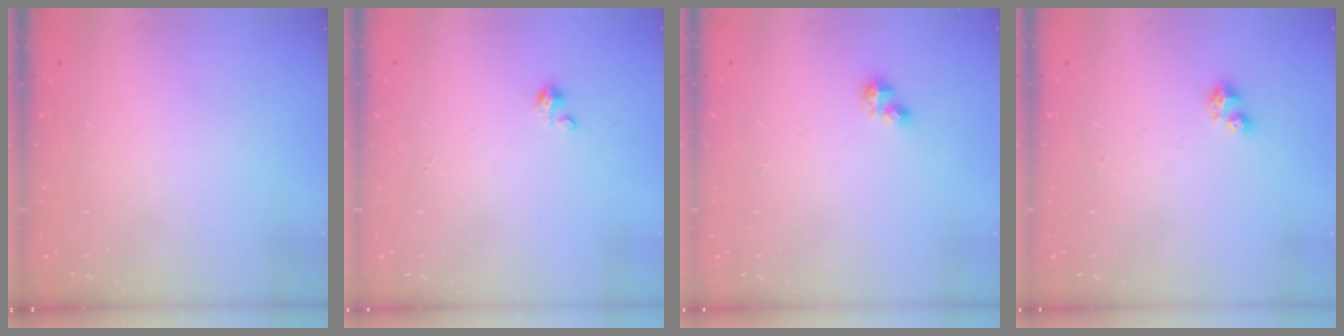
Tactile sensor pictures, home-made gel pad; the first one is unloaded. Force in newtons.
{"total": 1.4, "press": 1.4, "slide": 0.3}
{"total": 3.5, "press": 3.5, "slide": 0.5}
{"total": 3.0, "press": 2.9, "slide": 0.3}